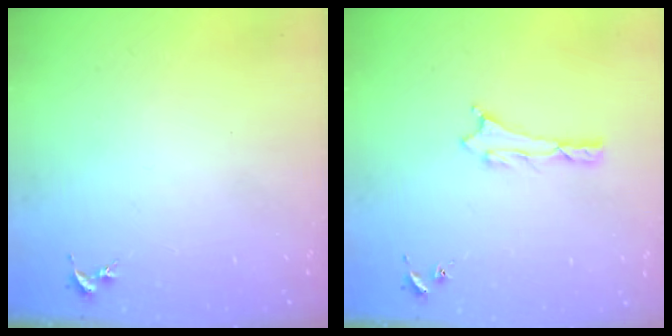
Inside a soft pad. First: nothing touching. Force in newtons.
{"total": 0.8, "press": 0.8, "slide": 0.2}